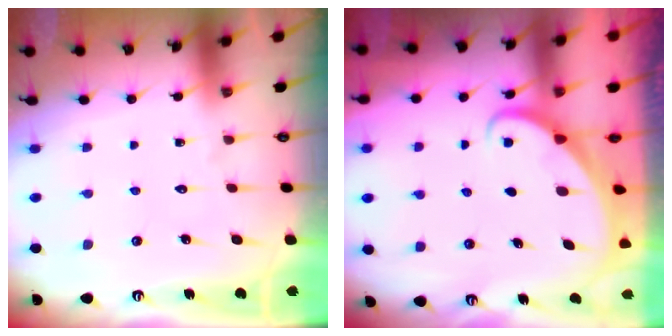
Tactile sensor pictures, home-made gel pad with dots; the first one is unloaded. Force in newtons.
{"total": 2.0, "press": 2.0, "slide": 0.2}